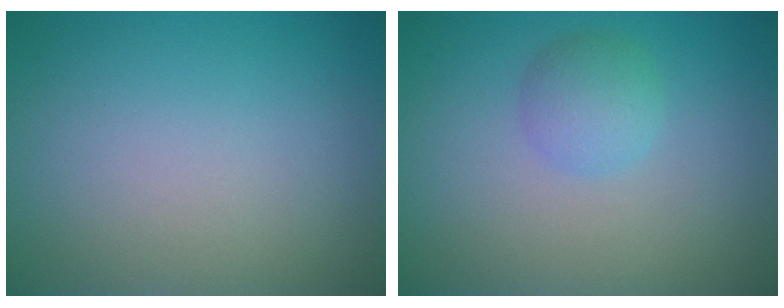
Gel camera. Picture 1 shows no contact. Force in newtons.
{"total": 2.2, "press": 2.2, "slide": 0.0}